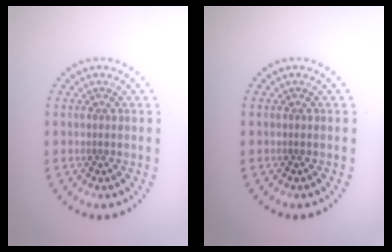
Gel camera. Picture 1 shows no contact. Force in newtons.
{"total": 0.0}